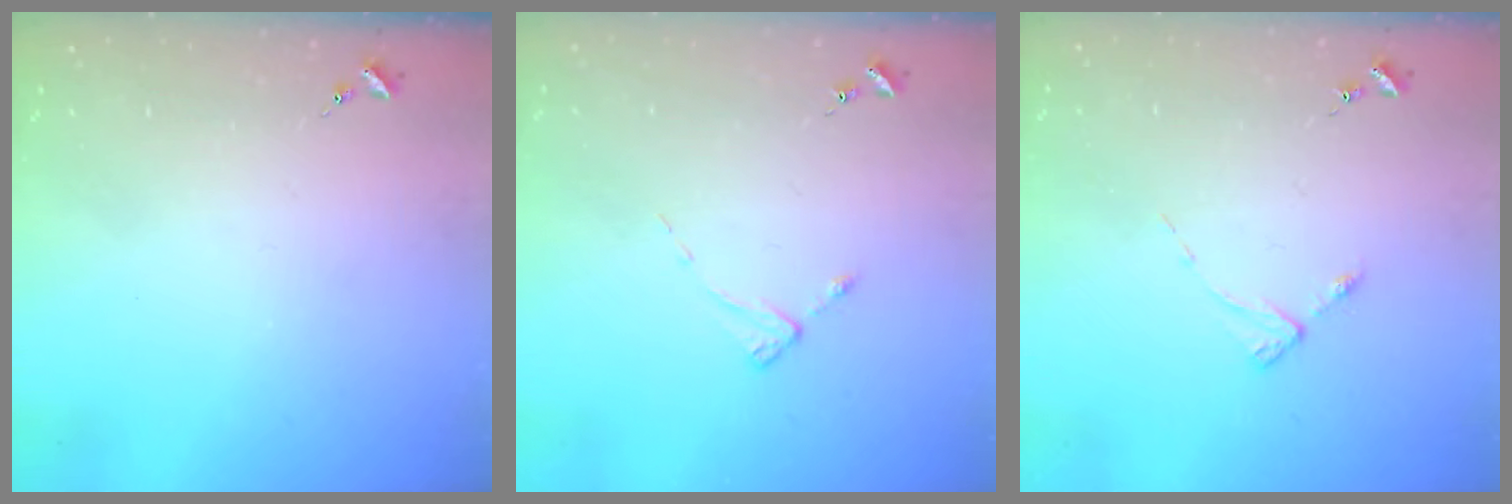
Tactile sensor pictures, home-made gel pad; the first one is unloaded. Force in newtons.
{"total": 1.9, "press": 1.8, "slide": 0.3}
{"total": 2.9, "press": 2.8, "slide": 0.4}